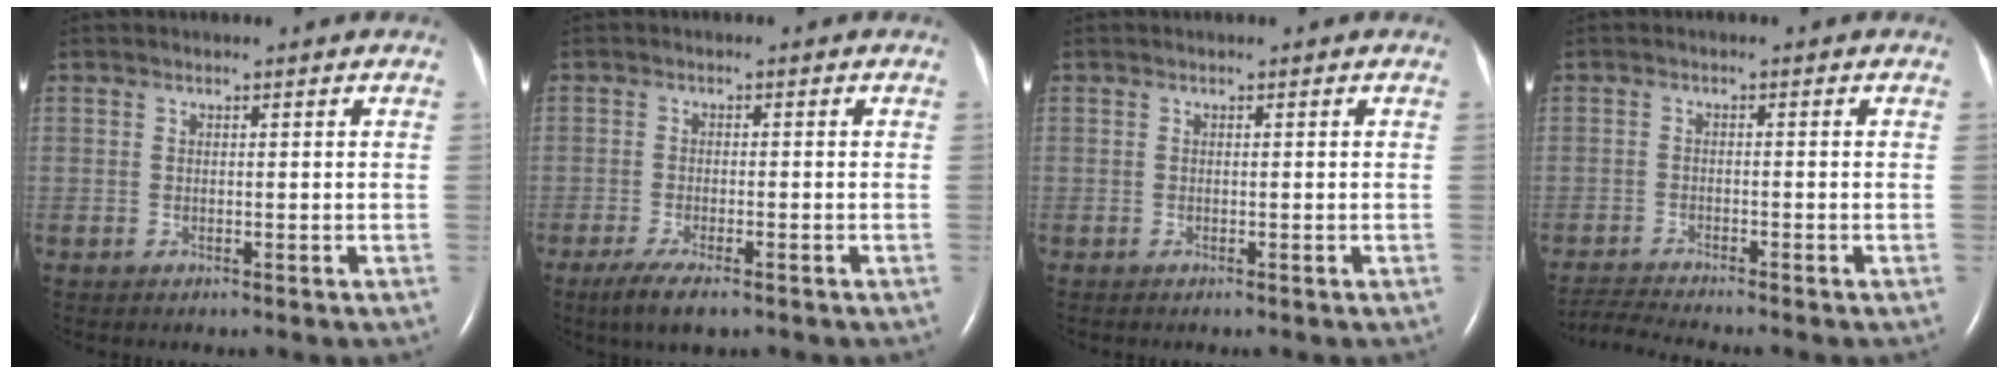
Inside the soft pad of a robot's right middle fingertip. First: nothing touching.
{"total": 5.3, "force": [-3.6, 1.2, 3.8], "torque": [-0.072, -0.013, -0.055]}
{"total": 0.0}
{"total": 4.4, "force": [-4.2, -1.2, 0.9], "torque": [-0.020, -0.020, -0.072]}